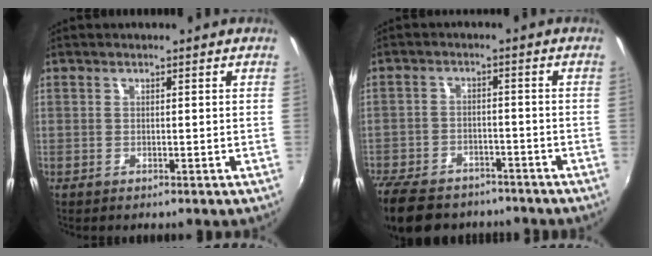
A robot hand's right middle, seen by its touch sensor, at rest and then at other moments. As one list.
[{"total": 16.4, "force": [-12.9, 7.7, 6.6], "torque": [-0.177, -0.009, -0.202]}]